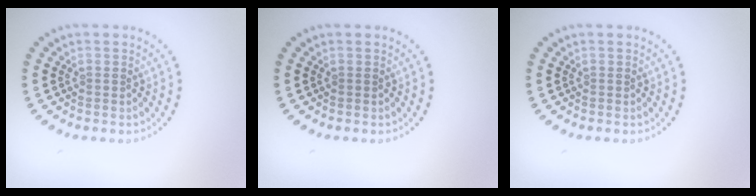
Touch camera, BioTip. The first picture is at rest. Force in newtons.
{"total": 0.0}
{"total": 0.0}